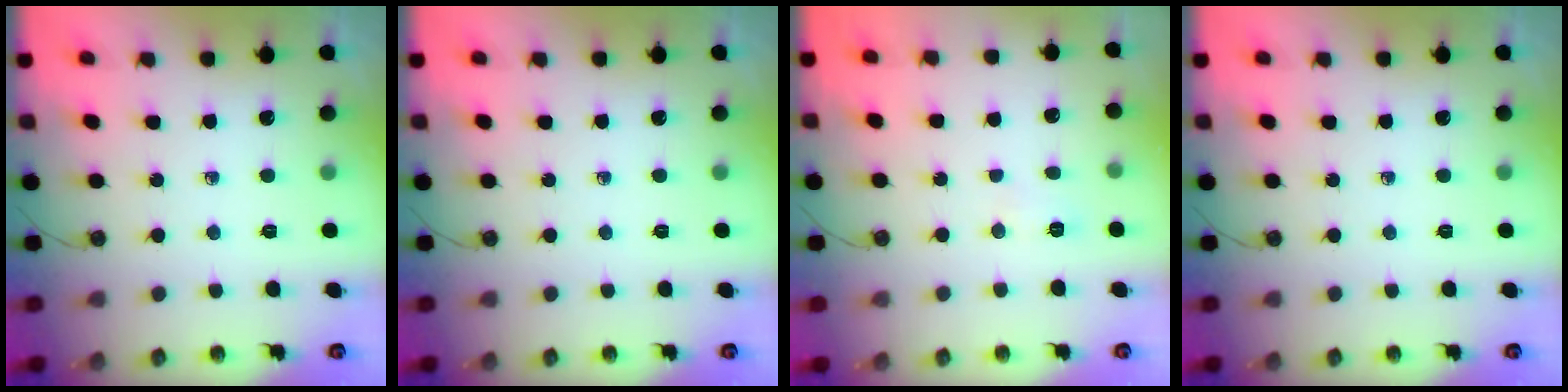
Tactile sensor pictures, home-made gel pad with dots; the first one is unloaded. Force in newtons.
{"total": 0.0}
{"total": 16.4, "press": 6.4, "slide": 15.2}
{"total": 0.0}